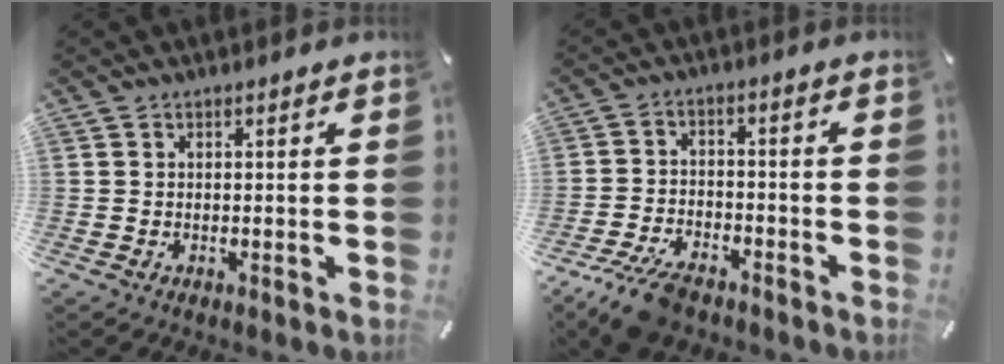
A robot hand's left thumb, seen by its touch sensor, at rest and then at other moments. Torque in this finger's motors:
{"motor_torque": [-0.23, 0.44, 0.59, 0.53, 0.21]}